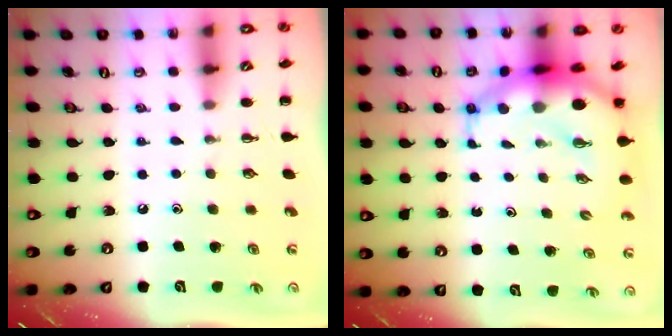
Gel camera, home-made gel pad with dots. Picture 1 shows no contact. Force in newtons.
{"total": 9.4, "press": 9.1, "slide": 2.5}